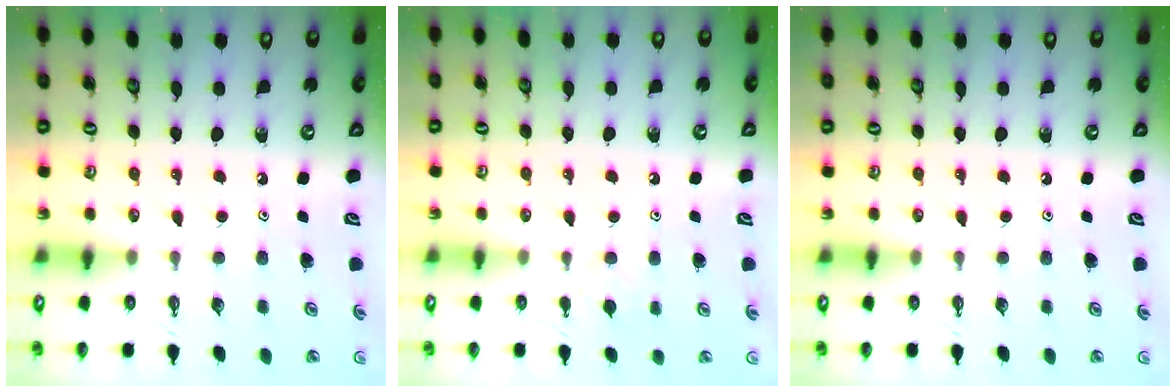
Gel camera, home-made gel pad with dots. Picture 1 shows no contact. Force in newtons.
{"total": 2.5, "press": 2.4, "slide": 0.6}
{"total": 0.0}